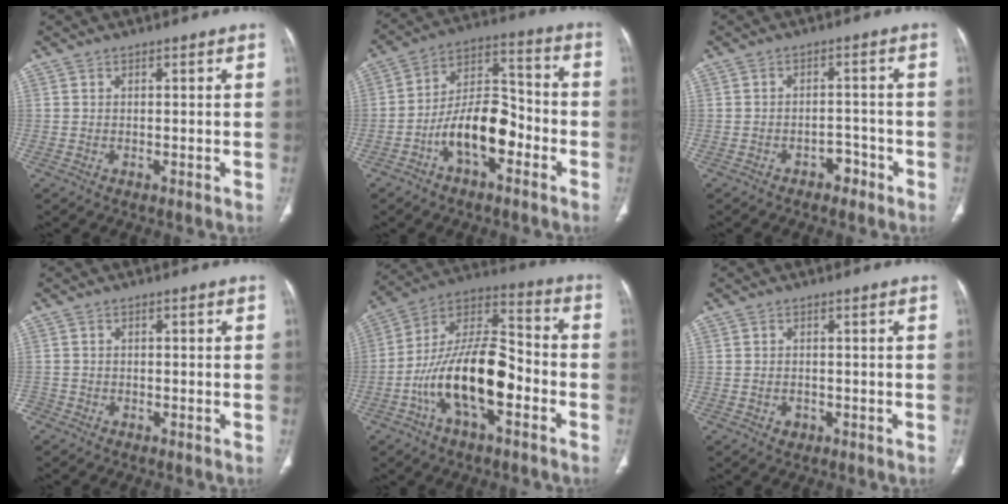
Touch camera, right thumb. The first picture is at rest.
{"total": 13.3, "force": [-5.2, 6.9, 10.1], "torque": [-0.155, 0.054, -0.095]}
{"total": 3.5, "force": [-2.3, 2.2, 1.4], "torque": [-0.008, 0.023, -0.029]}
{"total": 1.9, "force": [-1.3, 1.4, 0.2], "torque": [-0.006, 0.008, -0.026]}
{"total": 19.3, "force": [-6.0, 8.7, 16.1], "torque": [-0.277, 0.059, -0.107]}
{"total": 1.8, "force": [-0.7, 1.5, 0.8], "torque": [-0.007, 0.006, -0.004]}